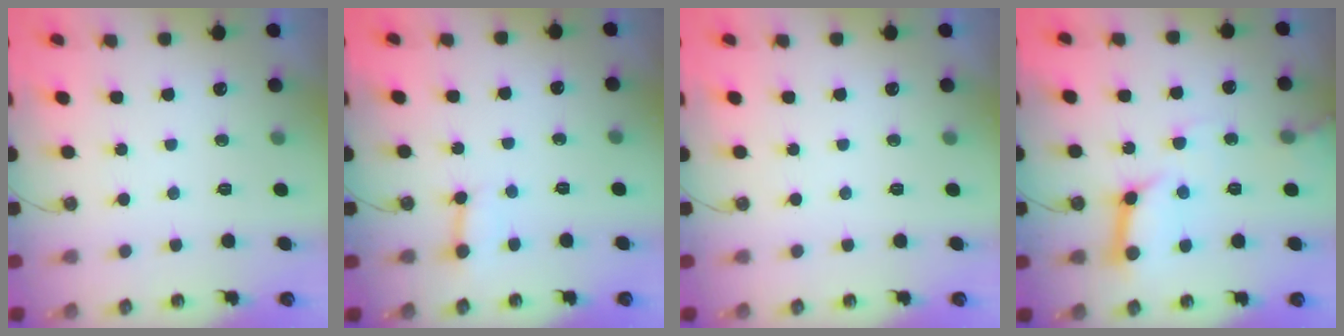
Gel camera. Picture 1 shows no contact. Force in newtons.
{"total": 3.0, "press": 2.9, "slide": 0.5}
{"total": 0.0}
{"total": 11.8, "press": 11.7, "slide": 1.4}